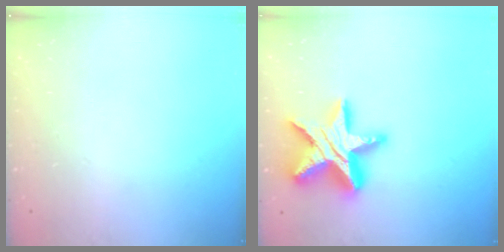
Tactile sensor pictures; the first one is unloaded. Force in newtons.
{"total": 20.1, "press": 20.0, "slide": 1.4}